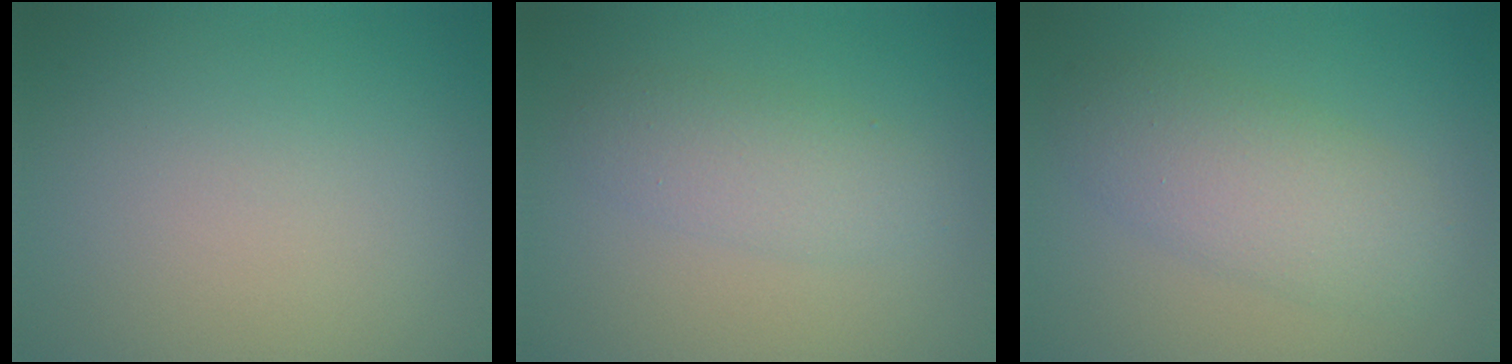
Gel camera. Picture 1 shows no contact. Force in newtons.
{"total": 2.7, "press": 2.7, "slide": 0.1}
{"total": 4.4, "press": 4.4, "slide": 0.2}